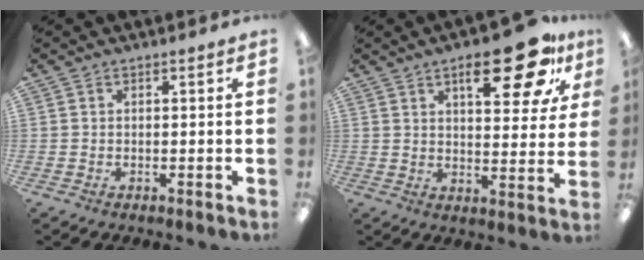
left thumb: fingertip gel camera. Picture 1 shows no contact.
{"total": 18.4, "force": [9.9, 6.6, 14.1], "torque": [-0.193, -0.036, 0.149]}